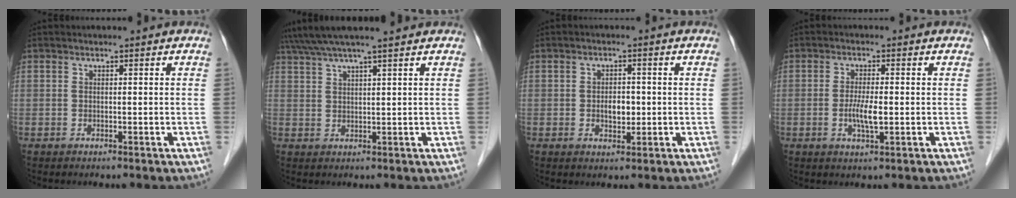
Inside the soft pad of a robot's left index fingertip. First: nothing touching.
{"total": 9.9, "force": [8.4, -0.6, 5.2], "torque": [-0.088, 0.034, 0.123]}
{"total": 3.0, "force": [-0.4, 1.8, 2.3], "torque": [-0.037, 0.001, -0.002]}
{"total": 3.8, "force": [-0.7, 0.7, 3.7], "torque": [-0.076, -0.006, -0.012]}